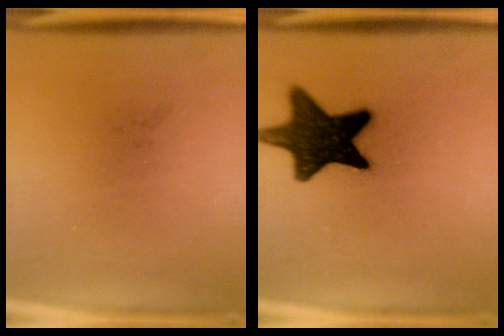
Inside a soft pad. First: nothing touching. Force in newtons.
{"total": 16.0}